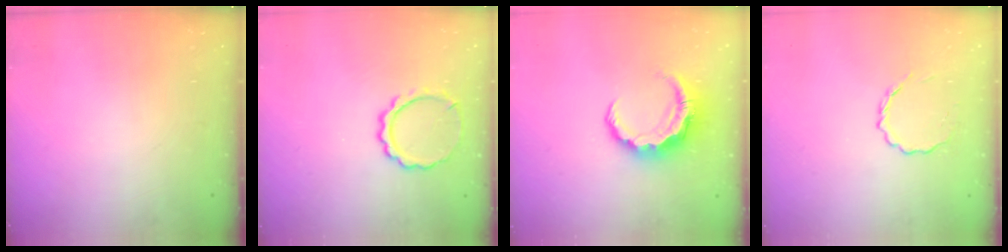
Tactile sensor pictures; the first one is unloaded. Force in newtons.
{"total": 7.6, "press": 7.5, "slide": 0.5}
{"total": 8.4, "press": 8.3, "slide": 1.3}
{"total": 4.3, "press": 4.1, "slide": 1.4}